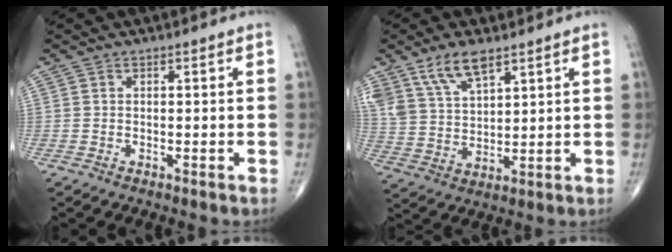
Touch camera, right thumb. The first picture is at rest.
{"total": 9.4, "force": [6.3, 3.9, 5.7], "torque": [-0.104, -0.024, 0.131]}